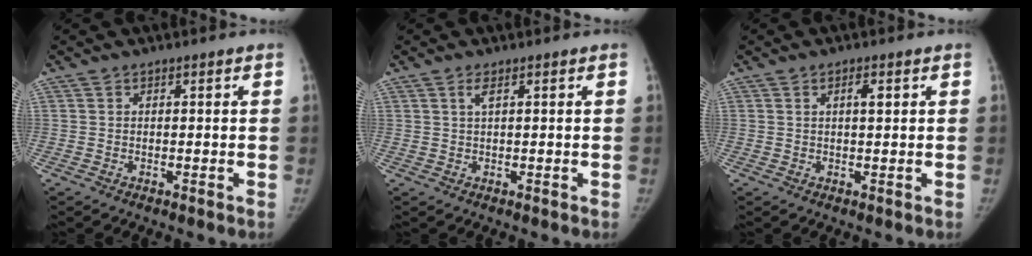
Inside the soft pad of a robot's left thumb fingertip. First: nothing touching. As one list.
[{"total": 1.0, "force": [0.5, 0.0, 0.8], "torque": [-0.024, 0.001, 0.013]}, {"total": 2.0, "force": [0.7, 0.6, 1.7], "torque": [-0.028, -0.001, 0.012]}]